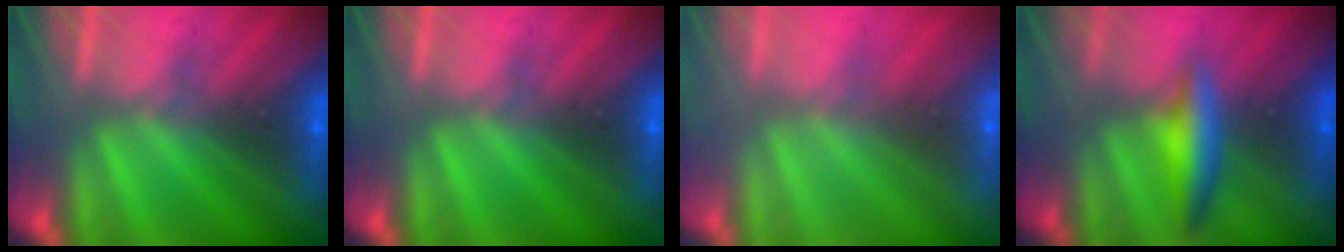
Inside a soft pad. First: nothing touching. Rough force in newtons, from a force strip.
{"total": 0.0}
{"total": 2.9}
{"total": 2.4}